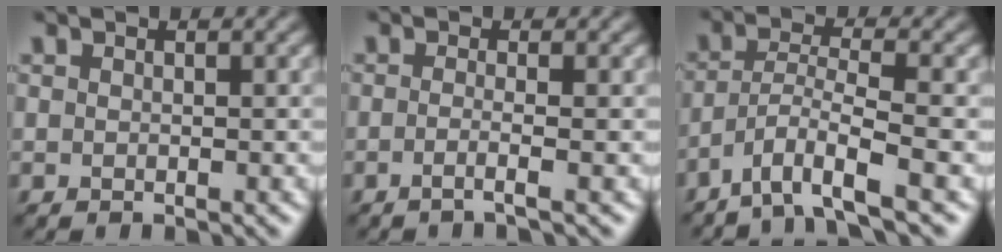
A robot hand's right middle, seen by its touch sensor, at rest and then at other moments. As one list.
[{"total": 1.7, "force": [-0.6, 0.4, 1.5], "torque": [-0.018, -0.007, -0.023]}, {"total": 5.1, "force": [-3.4, 0.7, 3.7], "torque": [-0.068, 0.003, -0.072]}]